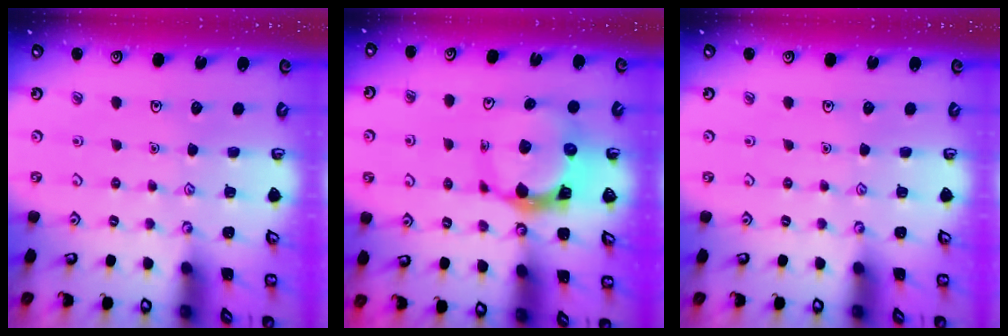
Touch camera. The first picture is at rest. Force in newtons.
{"total": 8.7, "press": 8.7, "slide": 1.2}
{"total": 0.0}